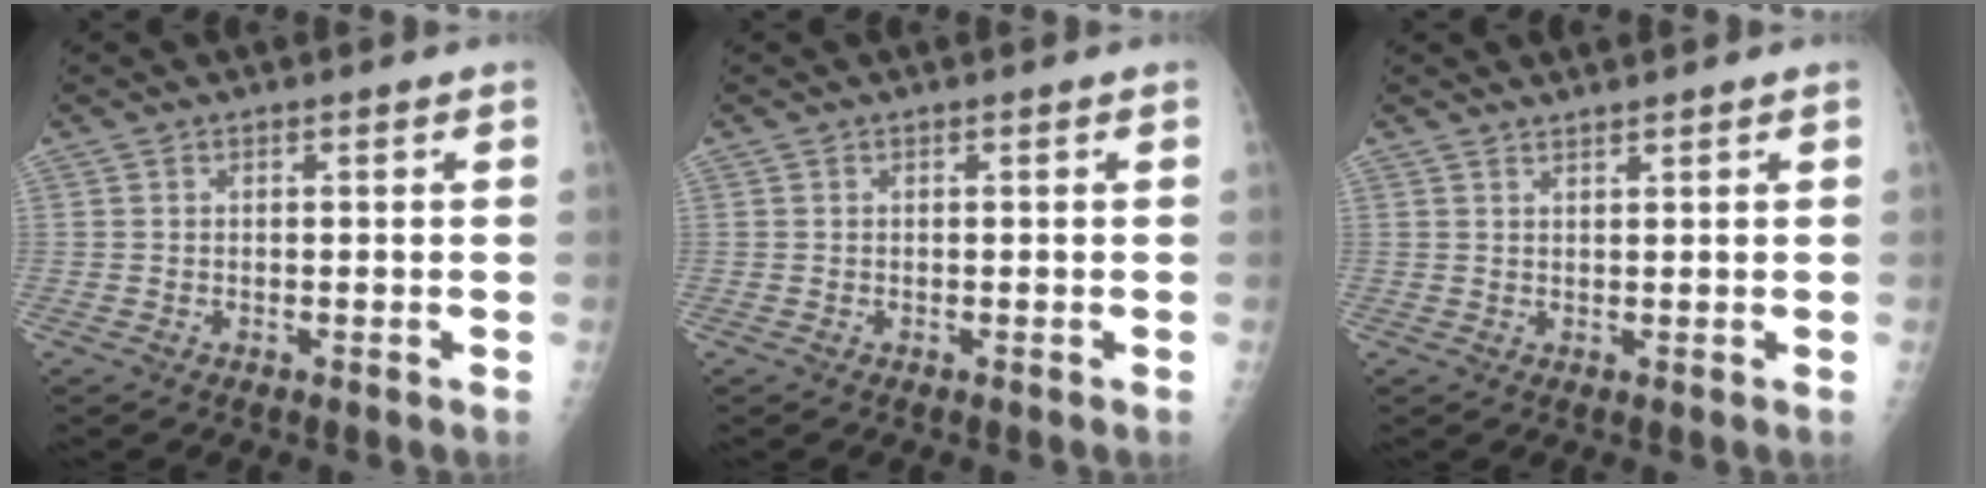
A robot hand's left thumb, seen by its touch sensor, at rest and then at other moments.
{"total": 0.0}
{"total": 1.2, "force": [1.1, -0.1, 0.5], "torque": [-0.004, -0.009, 0.022]}